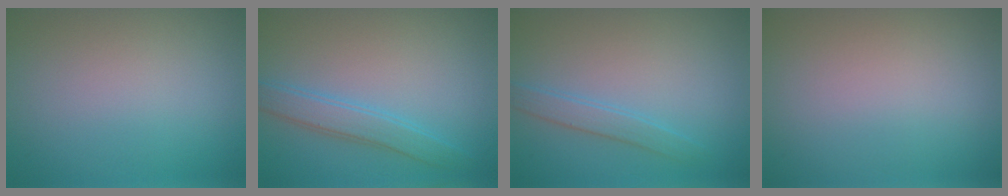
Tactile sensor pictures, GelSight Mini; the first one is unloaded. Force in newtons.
{"total": 2.9, "press": 2.9, "slide": 0.0}
{"total": 1.9, "press": 1.9, "slide": 0.1}
{"total": 0.0}